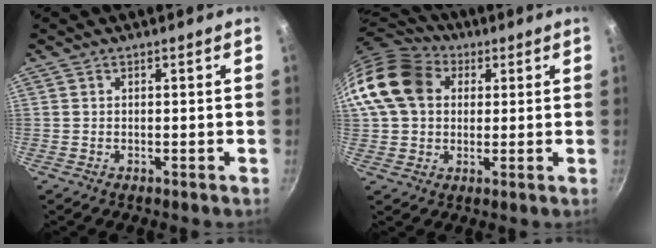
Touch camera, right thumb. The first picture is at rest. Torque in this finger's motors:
{"motor_torque": [1.18, 1.27, 0.88, 0.26, 0.12]}